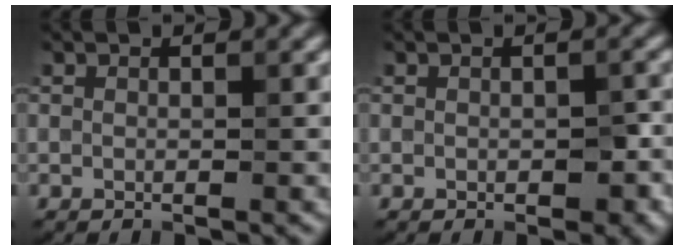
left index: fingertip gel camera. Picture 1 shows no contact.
{"total": 1.8, "force": [-0.4, 1.0, 1.4], "torque": [-0.021, -0.004, -0.001]}